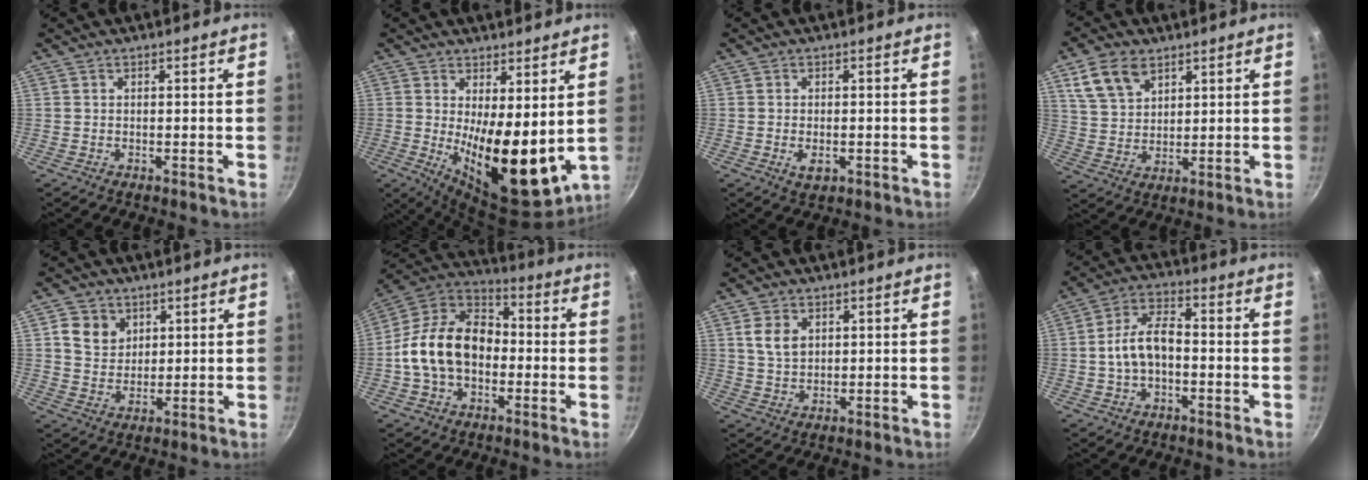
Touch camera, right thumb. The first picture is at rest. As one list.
[{"total": 16.3, "force": [1.6, 6.6, 14.8], "torque": [-0.191, -0.043, 0.041]}, {"total": 3.1, "force": [-0.9, 1.7, 2.4], "torque": [-0.038, -0.002, -0.009]}, {"total": 9.1, "force": [5.1, 5.7, 5.0], "torque": [-0.081, -0.011, 0.103]}, {"total": 6.7, "force": [2.5, 5.7, 2.6], "torque": [-0.017, -0.005, 0.046]}, {"total": 17.2, "force": [-1.9, 12.2, 12.0], "torque": [-0.178, 0.044, -0.049]}, {"total": 5.0, "force": [1.7, 3.6, 3.2], "torque": [-0.048, -0.005, 0.034]}, {"total": 8.9, "force": [-1.2, 5.2, 7.1], "torque": [-0.116, 0.038, -0.028]}]